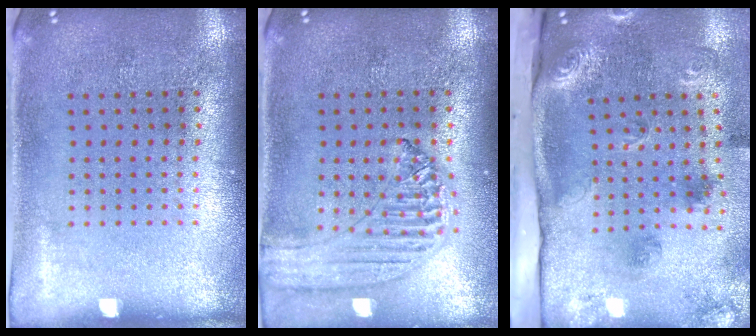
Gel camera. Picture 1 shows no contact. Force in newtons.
{"total": 1.3, "press": 1.3, "slide": 0.2}
{"total": 3.0, "press": 2.0, "slide": 2.2}